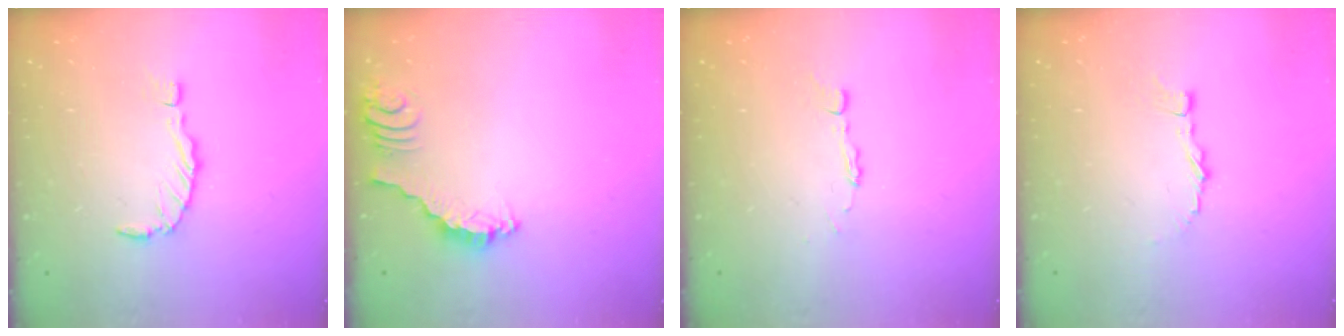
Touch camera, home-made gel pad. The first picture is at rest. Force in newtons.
{"total": 2.3, "press": 2.3, "slide": 0.1}
{"total": 2.9, "press": 2.9, "slide": 0.2}
{"total": 3.8, "press": 3.8, "slide": 0.2}